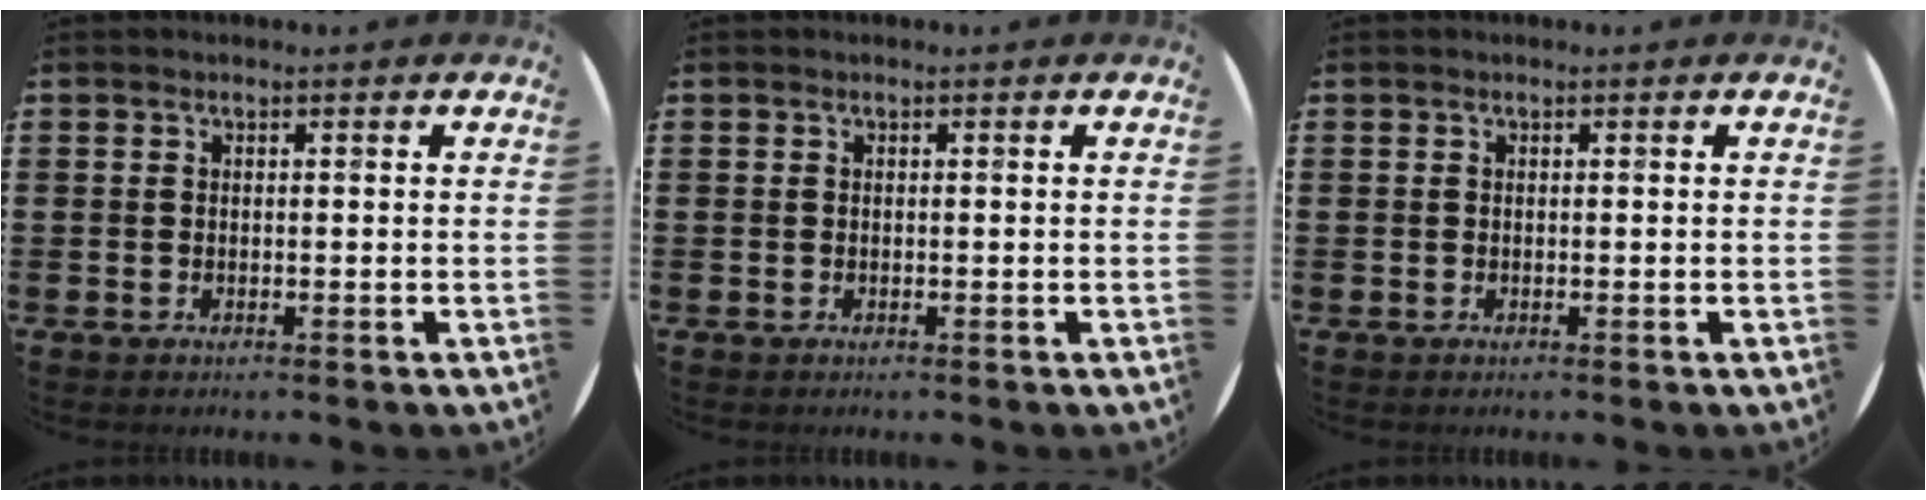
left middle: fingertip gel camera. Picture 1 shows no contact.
{"total": 0.0}
{"total": 0.0}